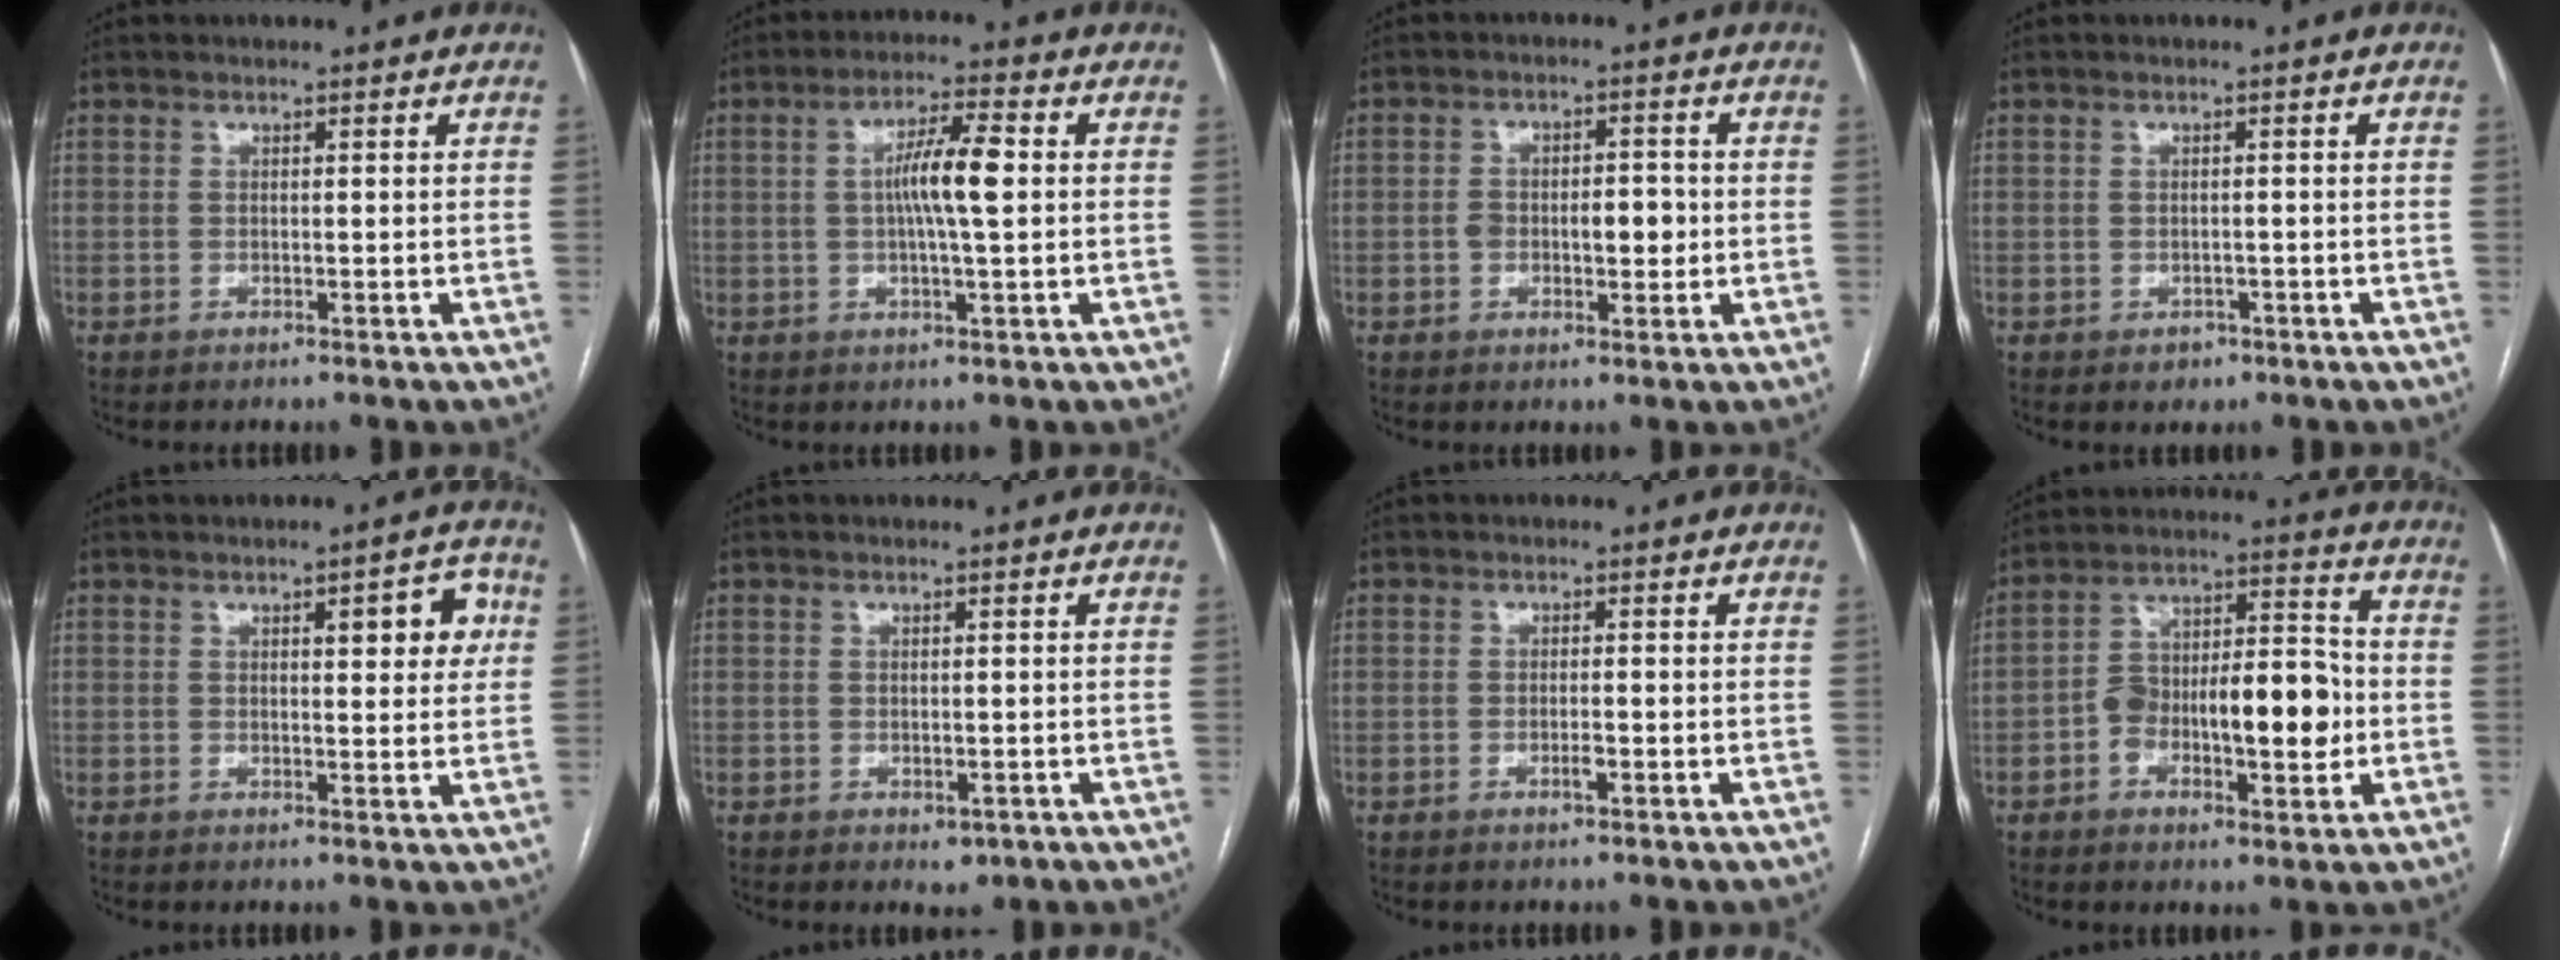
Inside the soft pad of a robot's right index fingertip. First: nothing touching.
{"total": 7.1, "force": [0.5, 0.5, 7.1], "torque": [-0.128, 0.008, 0.004]}
{"total": 5.4, "force": [-0.7, 2.8, 4.6], "torque": [-0.075, 0.015, -0.006]}
{"total": 1.8, "force": [-1.0, 1.4, 0.5], "torque": [-0.003, 0.004, -0.009]}
{"total": 5.7, "force": [1.8, 1.8, 5.1], "torque": [-0.057, 0.011, 0.020]}
{"total": 1.8, "force": [-0.8, 1.2, 1.1], "torque": [-0.007, 0.001, -0.002]}
{"total": 1.5, "force": [-0.7, 0.3, 1.4], "torque": [-0.026, 0.000, -0.012]}
{"total": 14.5, "force": [-3.0, 5.3, 13.2], "torque": [-0.214, 0.034, -0.042]}